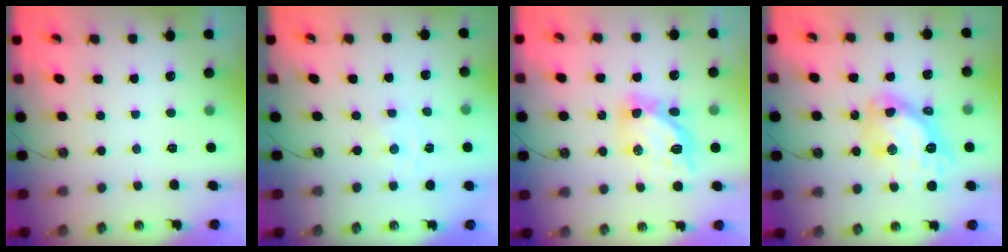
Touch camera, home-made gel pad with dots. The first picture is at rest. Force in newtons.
{"total": 0.0}
{"total": 11.6, "press": 11.5, "slide": 1.3}
{"total": 14.9, "press": 14.8, "slide": 1.6}